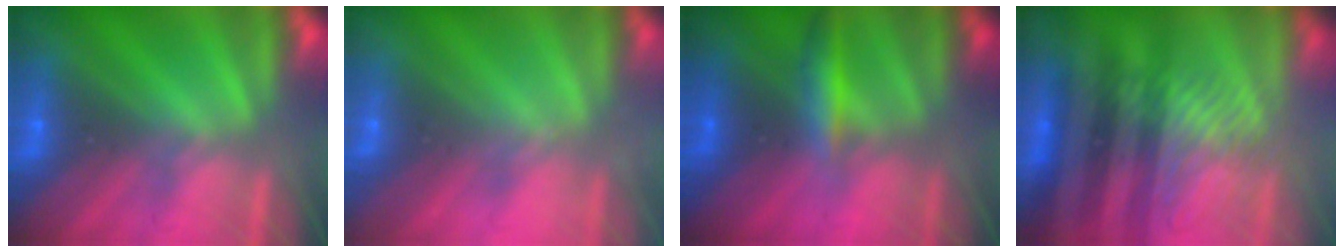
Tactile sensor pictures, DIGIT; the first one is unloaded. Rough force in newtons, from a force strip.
{"total": 2.0}
{"total": 2.7}
{"total": 4.0}